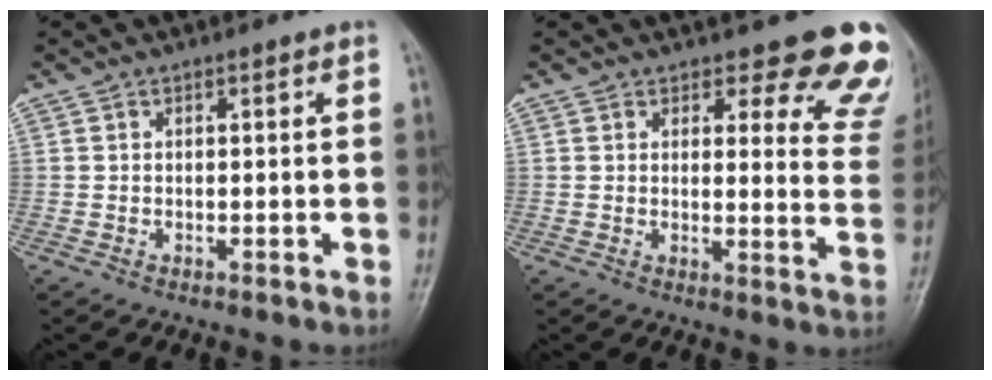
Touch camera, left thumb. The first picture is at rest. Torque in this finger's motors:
{"motor_torque": [0.39, 0.37, -0.14, -0.53, 0.06]}